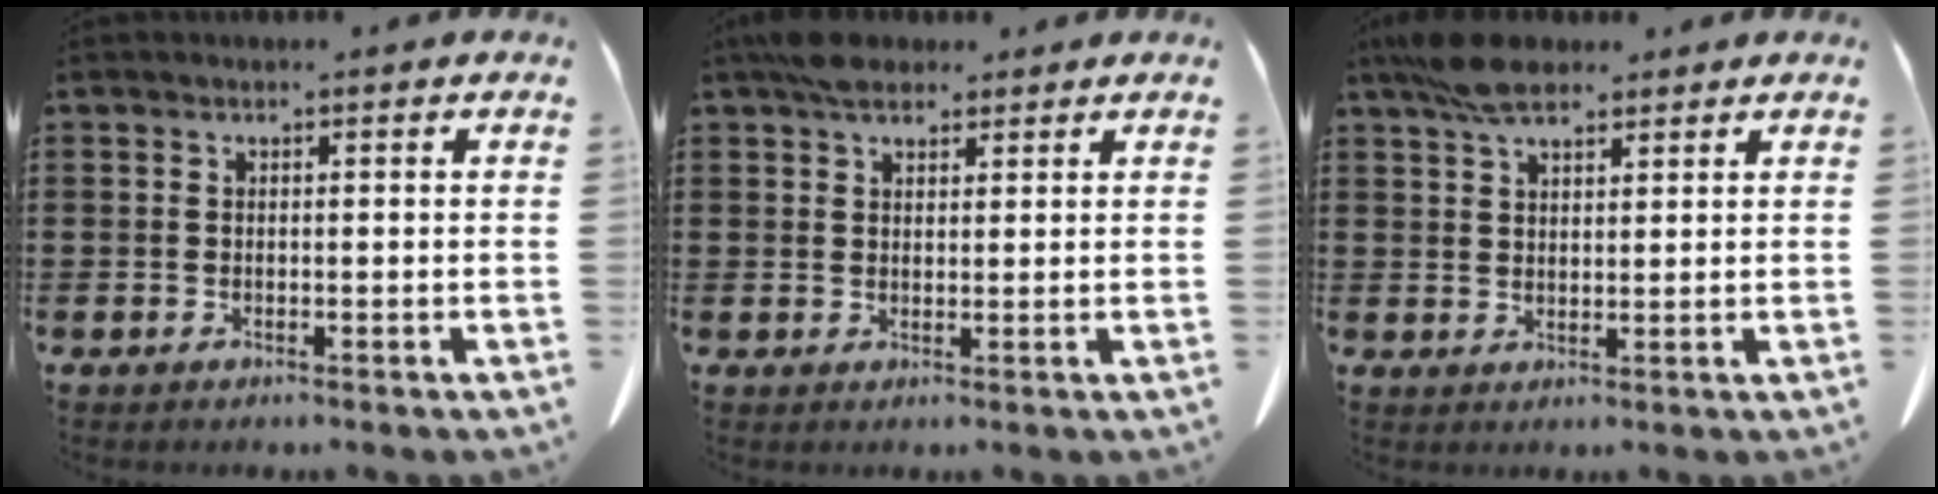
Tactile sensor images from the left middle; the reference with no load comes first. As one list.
[{"total": 4.3, "force": [3.4, 1.8, 1.9], "torque": [-0.037, 0.000, 0.064]}, {"total": 6.3, "force": [4.8, 2.3, 3.4], "torque": [-0.079, 0.000, 0.091]}]